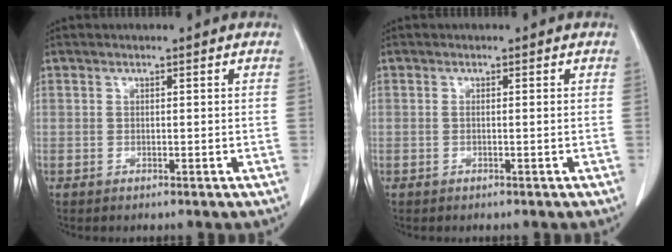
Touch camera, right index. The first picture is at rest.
{"total": 0.6, "force": [0.0, 0.0, 0.6], "torque": [-0.014, -0.001, 0.000]}